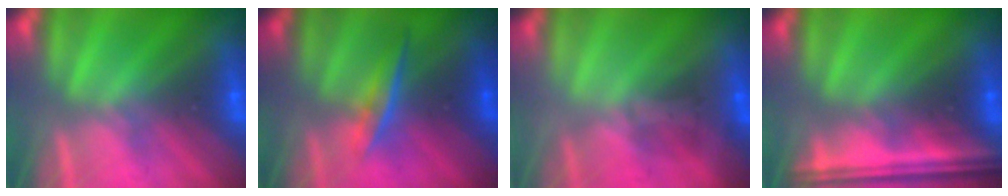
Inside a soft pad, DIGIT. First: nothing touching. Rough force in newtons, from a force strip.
{"total": 1.6}
{"total": 1.6}
{"total": 8.5}